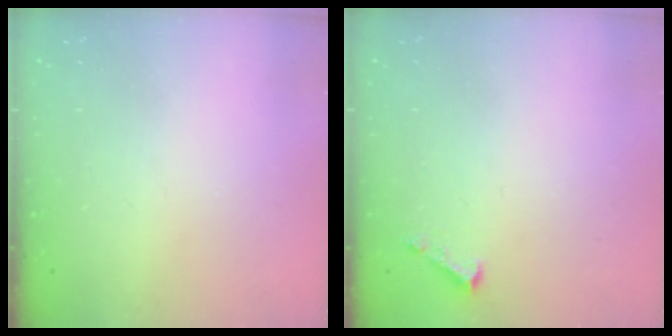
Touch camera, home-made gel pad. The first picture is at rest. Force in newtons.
{"total": 1.6, "press": 1.6, "slide": 0.1}